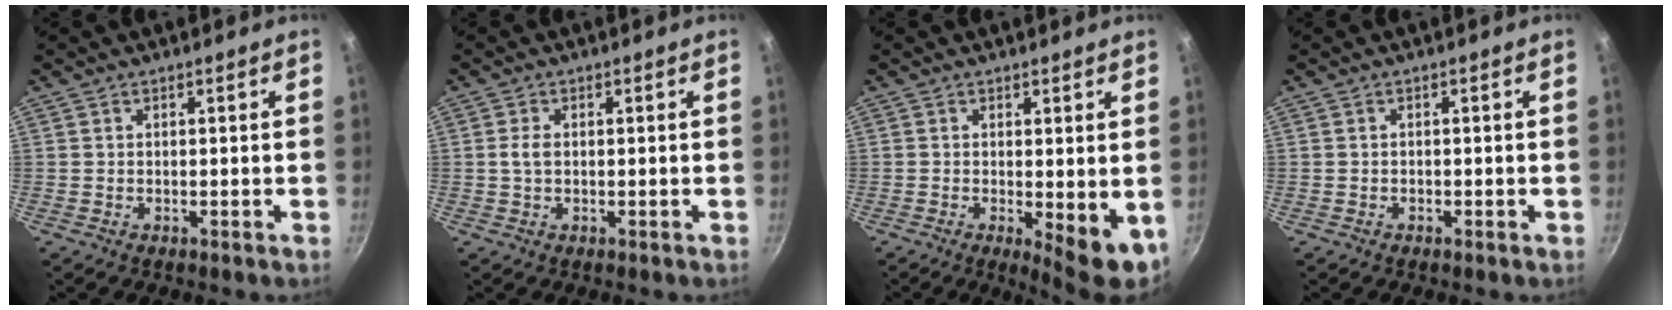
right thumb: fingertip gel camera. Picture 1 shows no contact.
{"total": 2.1, "force": [0.1, 1.3, 1.7], "torque": [-0.032, 0.005, 0.000]}
{"total": 6.9, "force": [-0.6, 2.2, 6.5], "torque": [-0.076, -0.012, -0.001]}
{"total": 0.0}